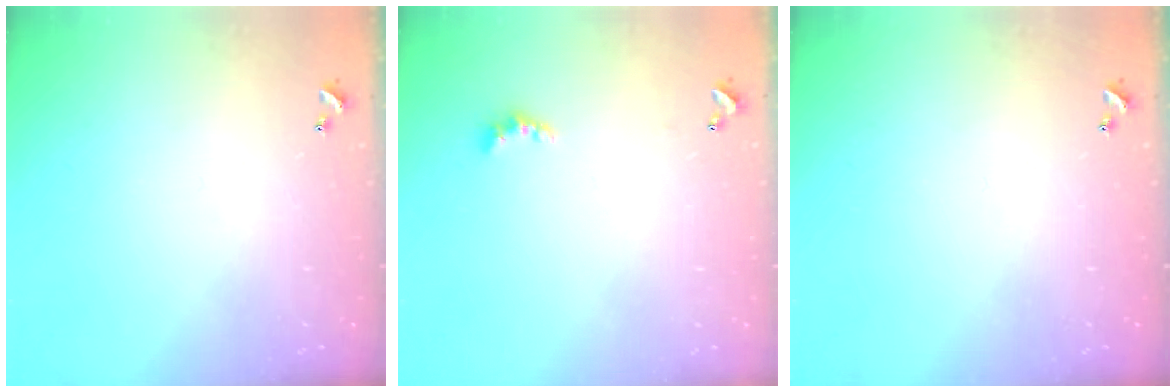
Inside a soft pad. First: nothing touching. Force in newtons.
{"total": 2.5, "press": 2.5, "slide": 0.6}
{"total": 0.0}